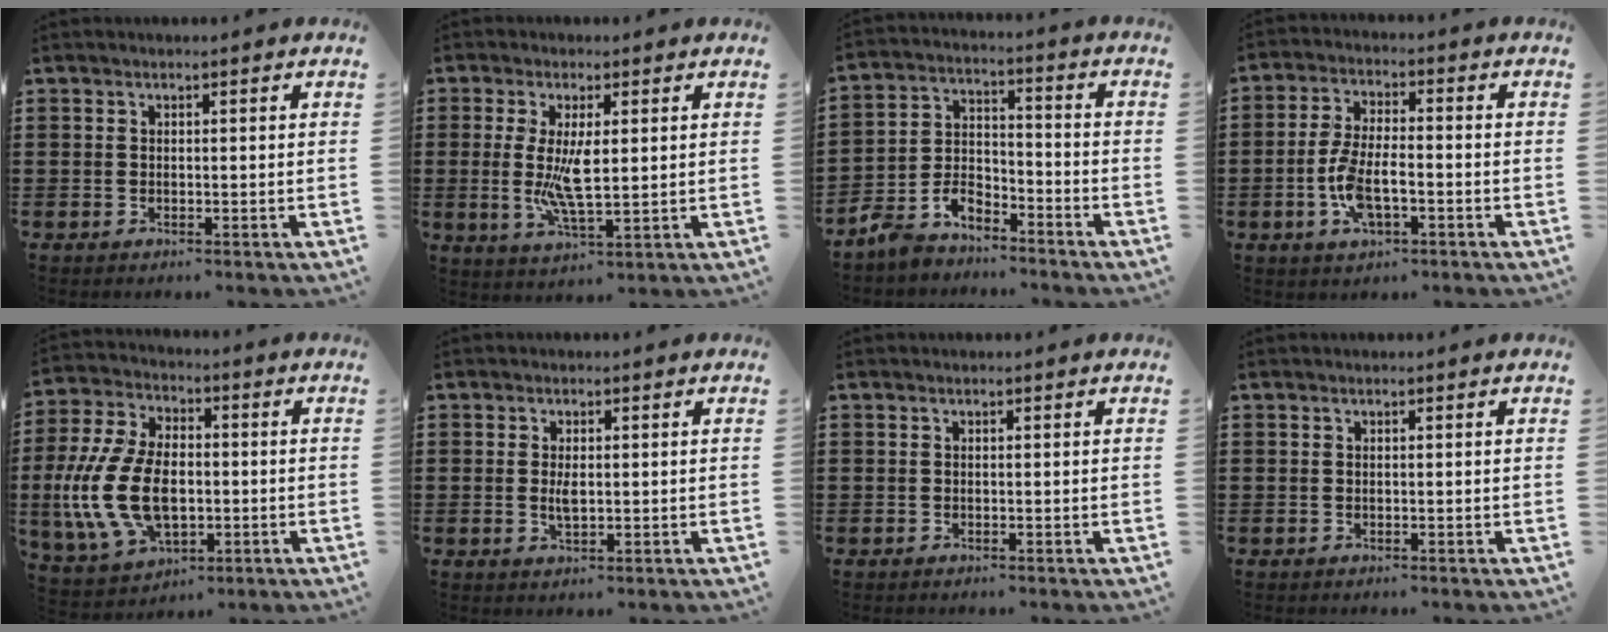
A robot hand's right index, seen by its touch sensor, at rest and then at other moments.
{"total": 7.1, "force": [0.7, 2.2, 6.7], "torque": [-0.131, -0.005, 0.007]}
{"total": 5.5, "force": [-5.0, 2.0, 1.1], "torque": [-0.035, 0.007, -0.103]}
{"total": 7.2, "force": [-2.3, 3.2, 6.1], "torque": [-0.146, -0.003, -0.050]}
{"total": 14.4, "force": [-1.8, 8.7, 11.3], "torque": [-0.273, -0.005, -0.034]}
{"total": 2.7, "force": [0.2, 1.1, 2.5], "torque": [-0.048, 0.003, 0.002]}
{"total": 0.0}
{"total": 0.0}